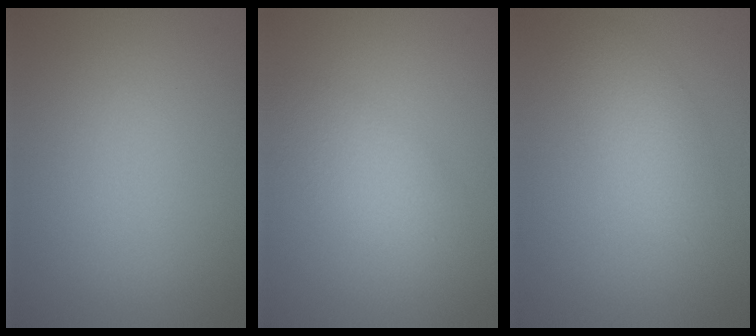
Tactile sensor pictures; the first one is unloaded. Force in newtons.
{"total": 3.0, "press": 3.0, "slide": 0.1}
{"total": 3.0, "press": 3.0, "slide": 0.2}